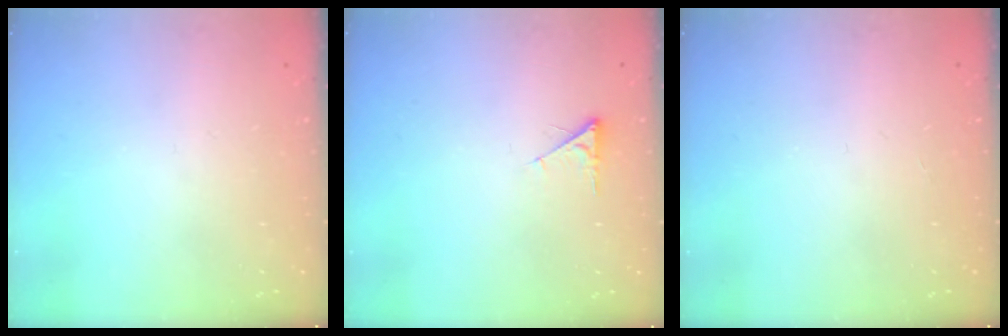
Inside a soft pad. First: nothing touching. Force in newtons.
{"total": 2.4, "press": 2.4, "slide": 0.4}
{"total": 0.0}